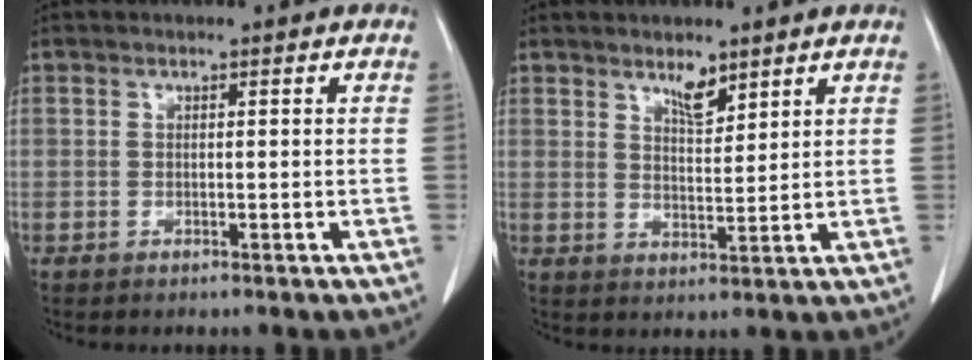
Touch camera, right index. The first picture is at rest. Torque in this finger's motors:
{"motor_torque": [0.20, 0.11, -0.02, 0.02]}